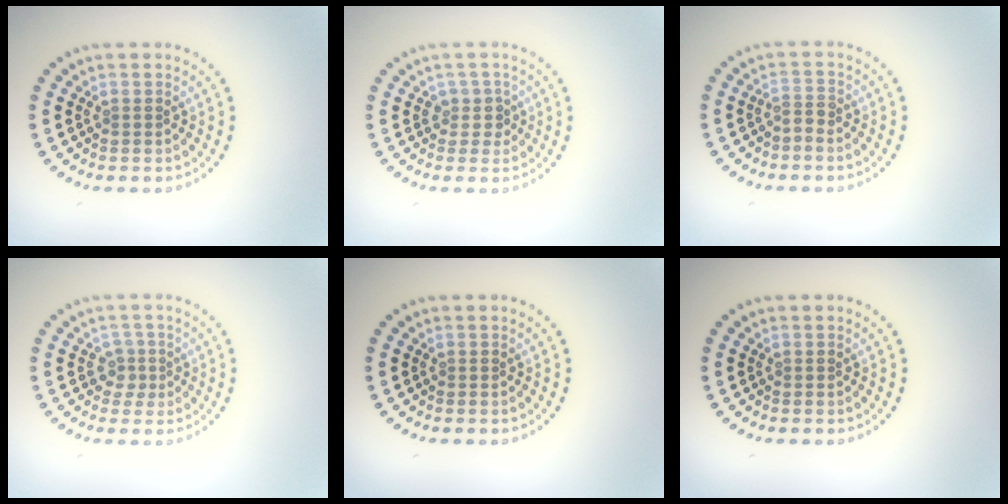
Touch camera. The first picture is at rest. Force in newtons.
{"total": 1.6, "press": 1.3, "slide": 0.9}
{"total": 1.2, "press": 0.7, "slide": 1.0}
{"total": 1.8, "press": 1.3, "slide": 1.2}
{"total": 0.0}
{"total": 0.0}